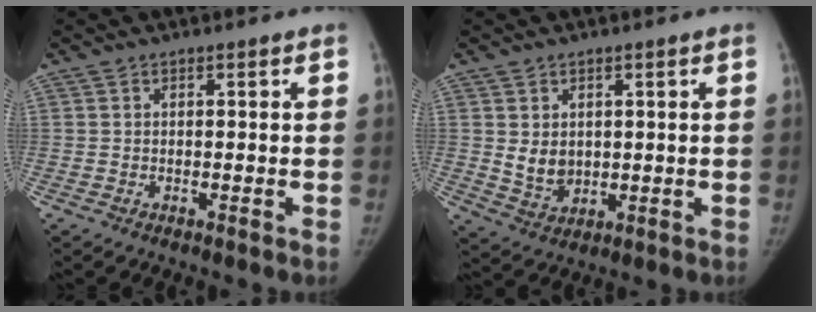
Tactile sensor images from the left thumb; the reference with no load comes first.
{"total": 5.1, "force": [0.8, 3.8, 3.3], "torque": [-0.040, -0.016, 0.029]}